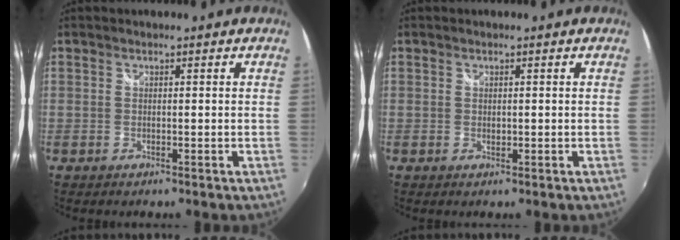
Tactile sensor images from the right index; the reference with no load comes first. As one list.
[{"total": 0.5, "force": [0.1, 0.4, 0.3], "torque": [-0.003, 0.000, 0.003]}]